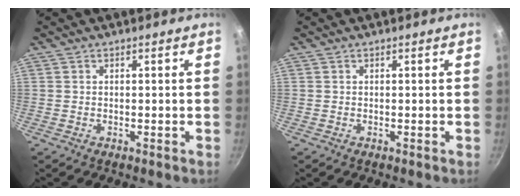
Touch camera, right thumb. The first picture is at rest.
{"total": 0.0}